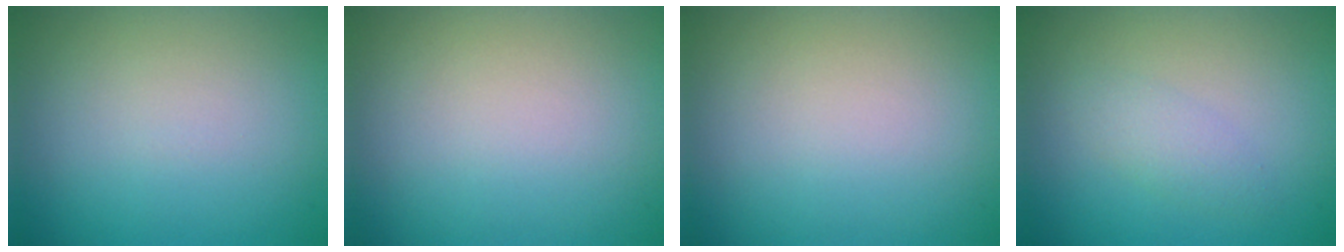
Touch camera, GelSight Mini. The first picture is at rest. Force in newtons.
{"total": 0.0}
{"total": 0.0}
{"total": 1.7, "press": 1.7, "slide": 0.0}